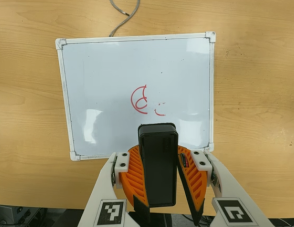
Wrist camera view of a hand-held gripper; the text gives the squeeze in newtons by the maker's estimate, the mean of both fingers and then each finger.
{"total": 10.6, "left": 11.2, "right": 9.9}